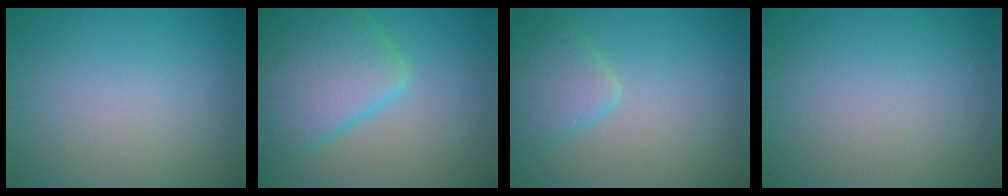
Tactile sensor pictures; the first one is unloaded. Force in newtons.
{"total": 9.3, "press": 9.3, "slide": 0.4}
{"total": 3.9, "press": 3.9, "slide": 0.2}
{"total": 0.0}